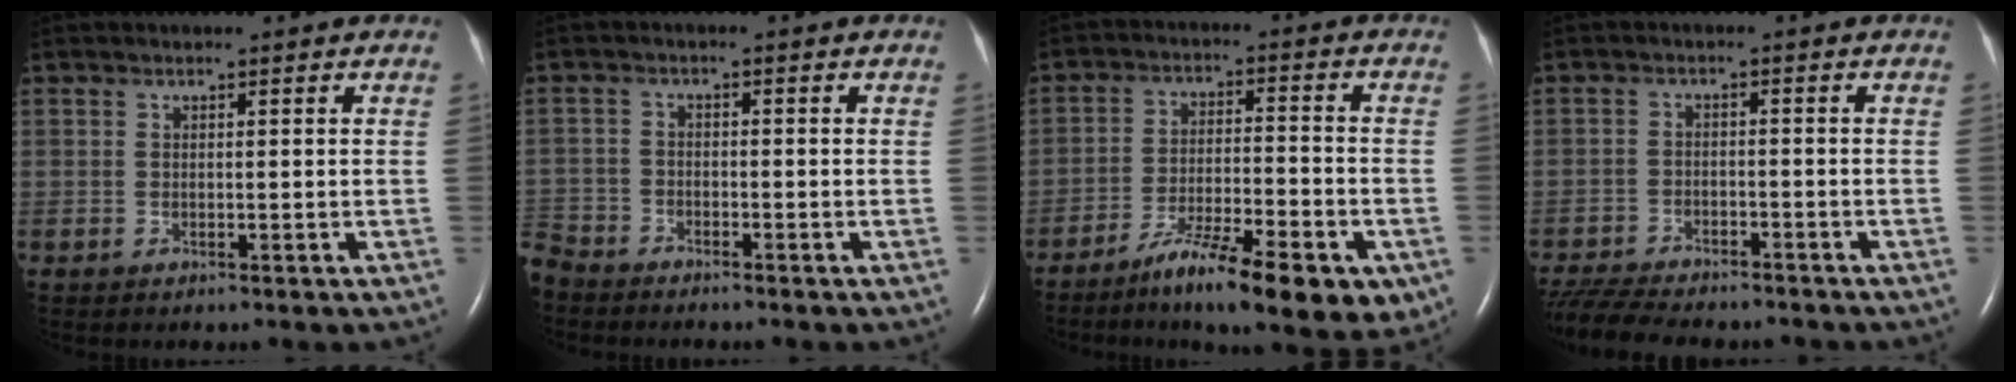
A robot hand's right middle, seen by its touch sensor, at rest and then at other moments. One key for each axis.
{"total": 4.5, "fx": -4.4, "fy": 1.1, "fz": 0.3, "tx": 0.003, "ty": -0.011, "tz": -0.088}
{"total": 15.3, "fx": -9.3, "fy": 3.4, "fz": 11.7, "tx": -0.153, "ty": -0.011, "tz": -0.144}
{"total": 13.0, "fx": -11.5, "fy": 2.8, "fz": 5.4, "tx": -0.114, "ty": -0.014, "tz": -0.173}